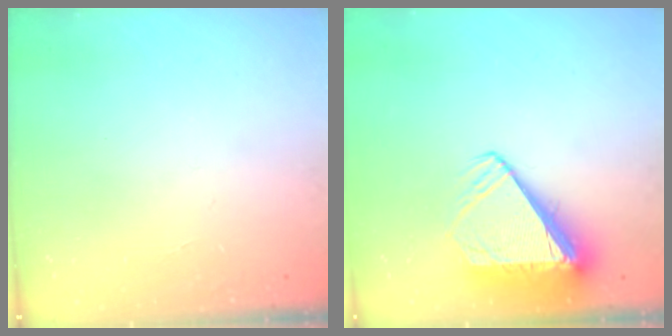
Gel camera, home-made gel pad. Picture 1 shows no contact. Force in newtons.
{"total": 8.9, "press": 8.8, "slide": 1.4}